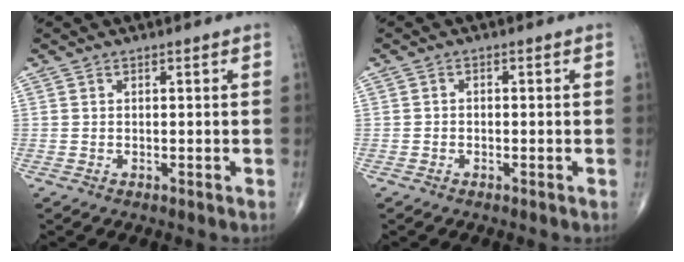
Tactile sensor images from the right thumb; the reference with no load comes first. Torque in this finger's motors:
{"motor_torque": [-0.25, 0.07, -0.23, -0.12, 0.03]}